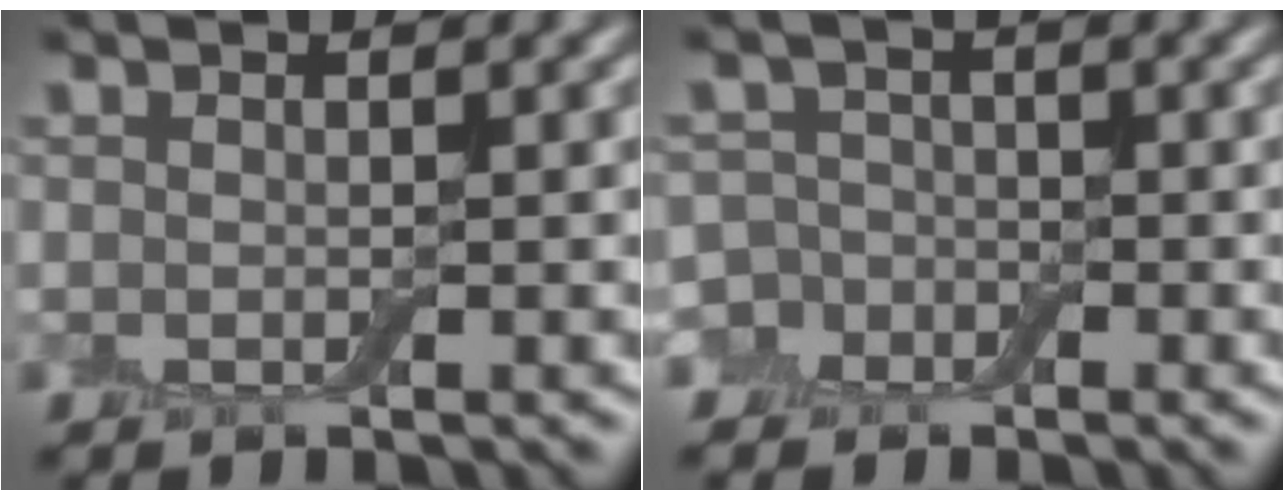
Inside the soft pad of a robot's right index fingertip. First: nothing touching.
{"total": 4.1, "force": [-2.2, 3.3, 1.2], "torque": [-0.003, 0.006, -0.058]}